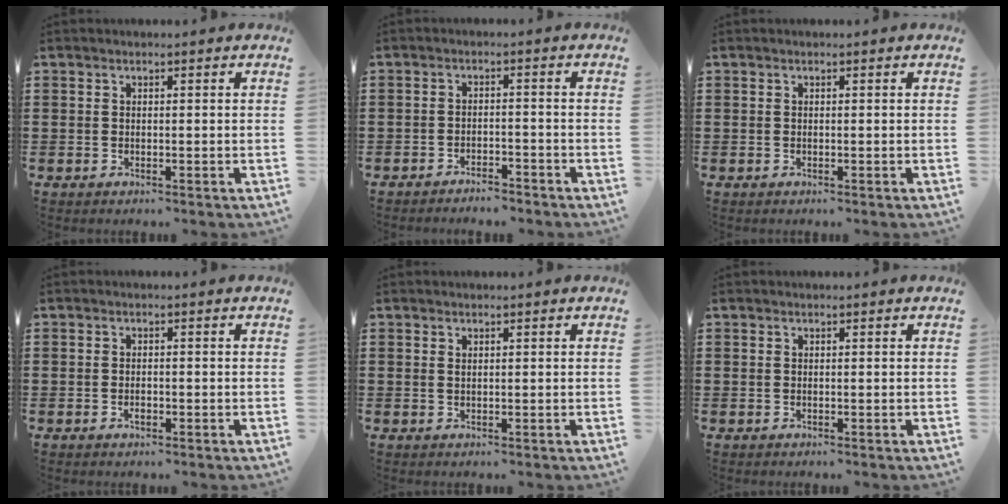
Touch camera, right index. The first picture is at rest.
{"total": 2.5, "force": [-2.5, 0.2, 0.0], "torque": [-0.009, 0.002, -0.054]}
{"total": 0.0}
{"total": 1.2, "force": [-0.6, 0.4, 1.0], "torque": [-0.021, -0.005, -0.011]}
{"total": 0.5, "force": [0.3, 0.2, 0.4], "torque": [-0.009, 0.001, 0.005]}
{"total": 0.0}